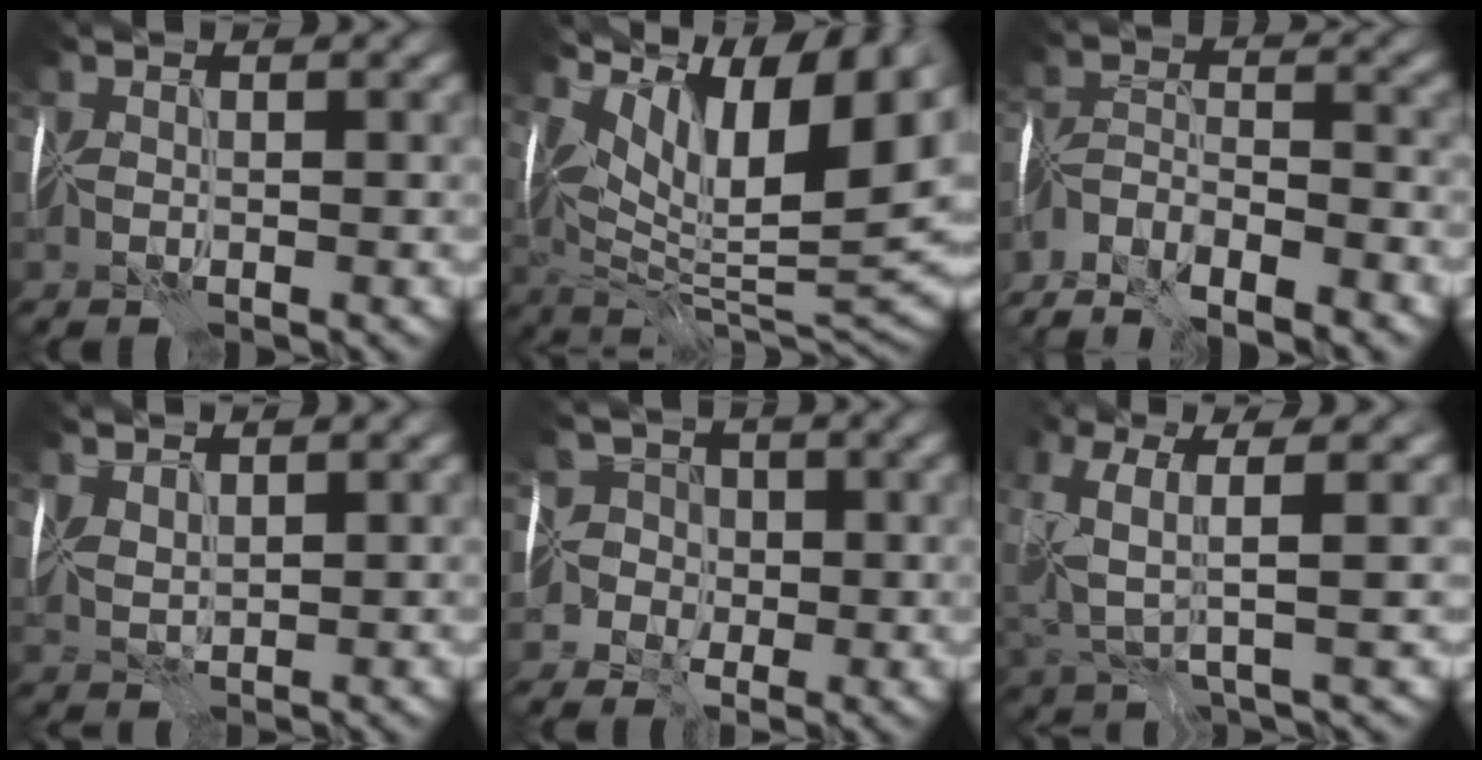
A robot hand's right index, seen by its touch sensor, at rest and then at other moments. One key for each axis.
{"total": 14.5, "fx": 7.3, "fy": 6.0, "fz": 11.0, "tx": -0.191, "ty": 0.021, "tz": 0.136}
{"total": 7.9, "fx": -6.5, "fy": 2.9, "fz": 3.4, "tx": -0.061, "ty": 0.001, "tz": -0.118}
{"total": 2.4, "fx": 1.9, "fy": 0.8, "fz": 1.1, "tx": -0.034, "ty": 0.009, "tz": 0.041}
{"total": 5.5, "fx": -0.9, "fy": 5.2, "fz": 1.7, "tx": -0.007, "ty": 0.025, "tz": -0.050}
{"total": 6.2, "fx": 1.0, "fy": 1.8, "fz": 5.8, "tx": -0.145, "ty": 0.003, "tz": 0.016}